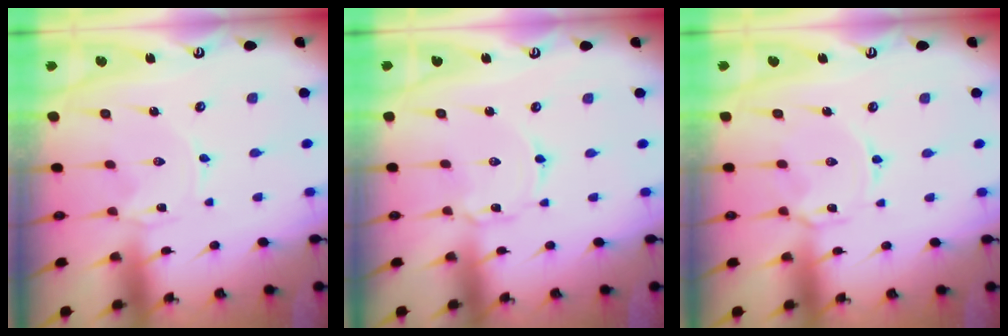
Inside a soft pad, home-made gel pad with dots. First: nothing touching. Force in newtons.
{"total": 2.0, "press": 2.0, "slide": 0.2}
{"total": 3.0, "press": 3.0, "slide": 0.4}